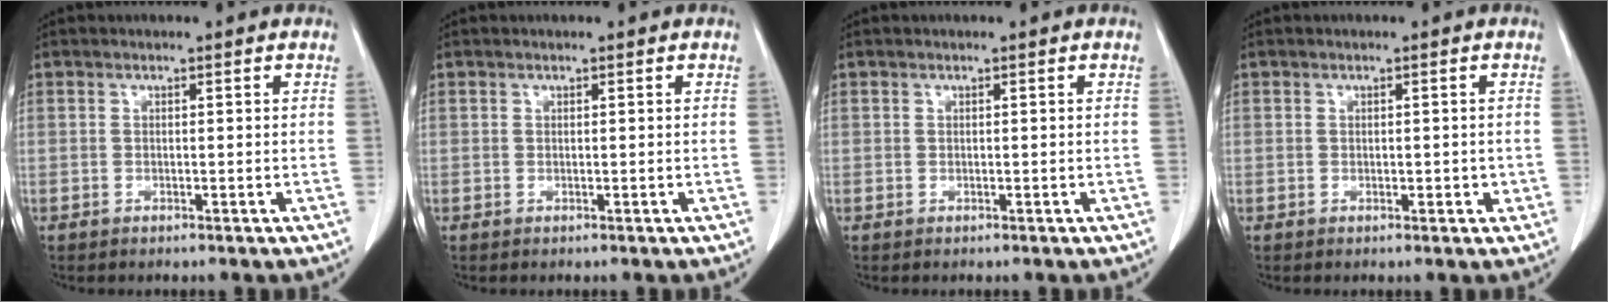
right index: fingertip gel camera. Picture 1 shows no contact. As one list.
[{"total": 0.0}, {"total": 0.0}, {"total": 1.5, "force": [-0.3, 0.9, 1.2], "torque": [-0.013, 0.002, 0.001]}]